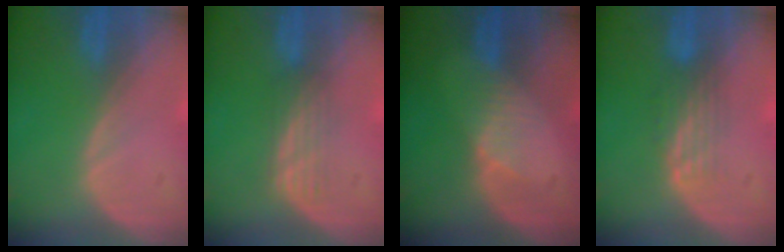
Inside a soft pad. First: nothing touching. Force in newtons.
{"total": 3.1, "press": 2.6, "slide": 1.6}
{"total": 2.7, "press": 2.7, "slide": 0.3}
{"total": 3.4, "press": 2.9, "slide": 1.8}